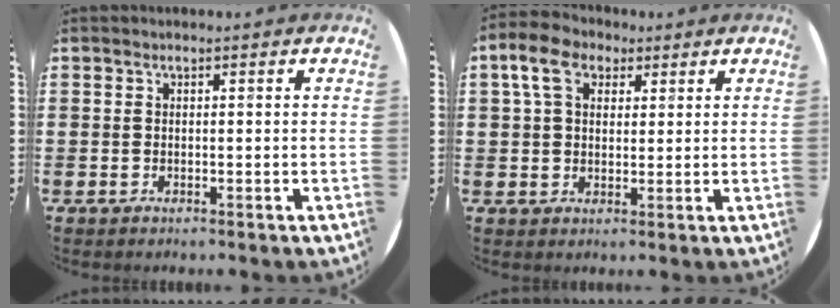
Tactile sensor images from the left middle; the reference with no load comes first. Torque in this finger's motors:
{"motor_torque": [1.26, -0.80, 0.85, 0.21]}